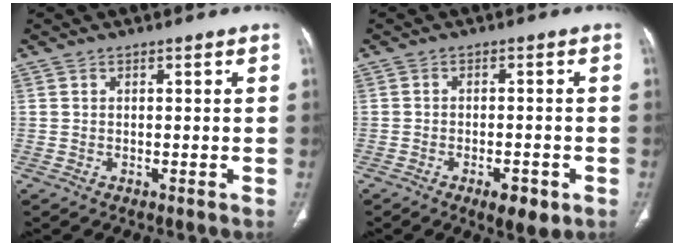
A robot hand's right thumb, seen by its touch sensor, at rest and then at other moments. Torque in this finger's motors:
{"motor_torque": [-0.37, 0.03, -0.24, 0.02, 0.00]}